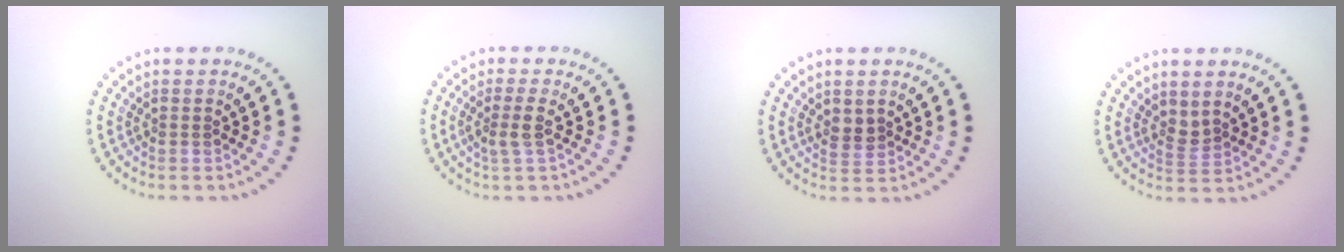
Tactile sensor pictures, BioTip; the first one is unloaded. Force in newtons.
{"total": 1.8, "press": 1.5, "slide": 1.0}
{"total": 1.3, "press": 1.2, "slide": 0.5}
{"total": 1.5, "press": 1.1, "slide": 1.0}